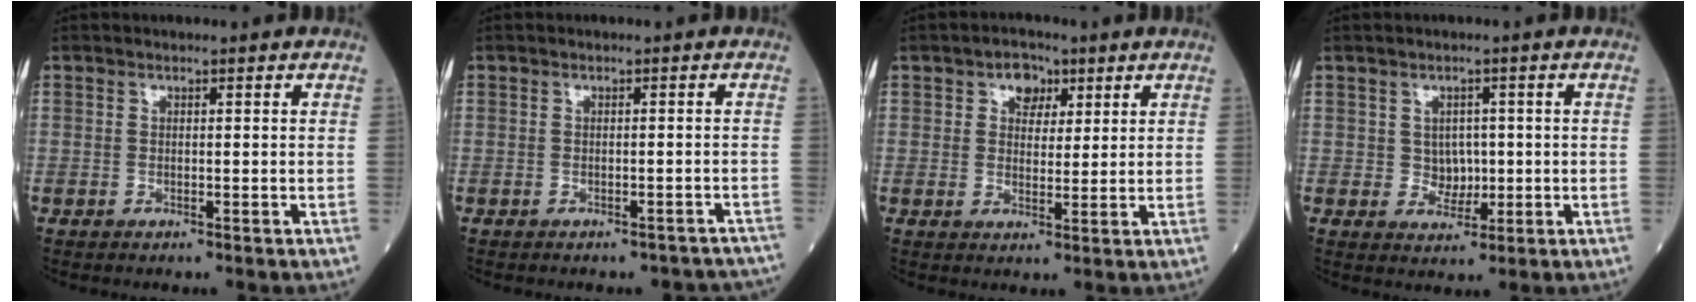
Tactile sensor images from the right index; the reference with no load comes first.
{"total": 7.5, "force": [-6.9, 2.5, 1.4], "torque": [-0.008, 0.007, -0.065]}
{"total": 4.0, "force": [2.0, 2.8, 2.1], "torque": [-0.027, 0.010, 0.031]}
{"total": 3.1, "force": [0.0, 2.6, 1.6], "torque": [-0.016, 0.004, 0.003]}